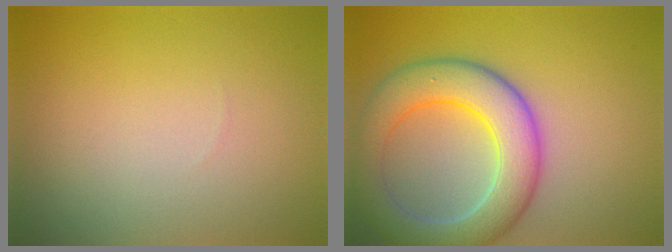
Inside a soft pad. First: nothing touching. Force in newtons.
{"total": 7.7, "press": 7.7, "slide": 0.9}